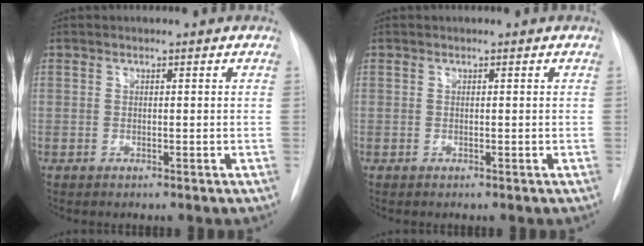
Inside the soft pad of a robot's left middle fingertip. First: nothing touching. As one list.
[{"total": 0.0}]